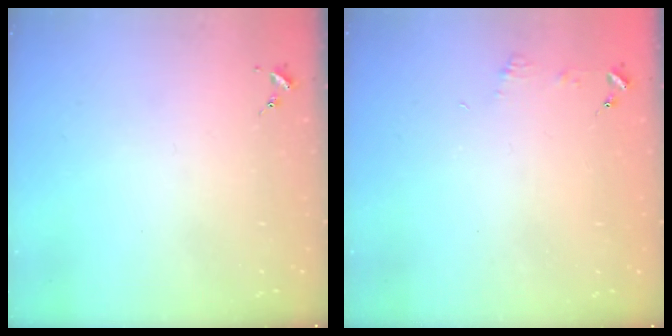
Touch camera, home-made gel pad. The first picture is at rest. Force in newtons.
{"total": 4.5, "press": 4.4, "slide": 0.5}